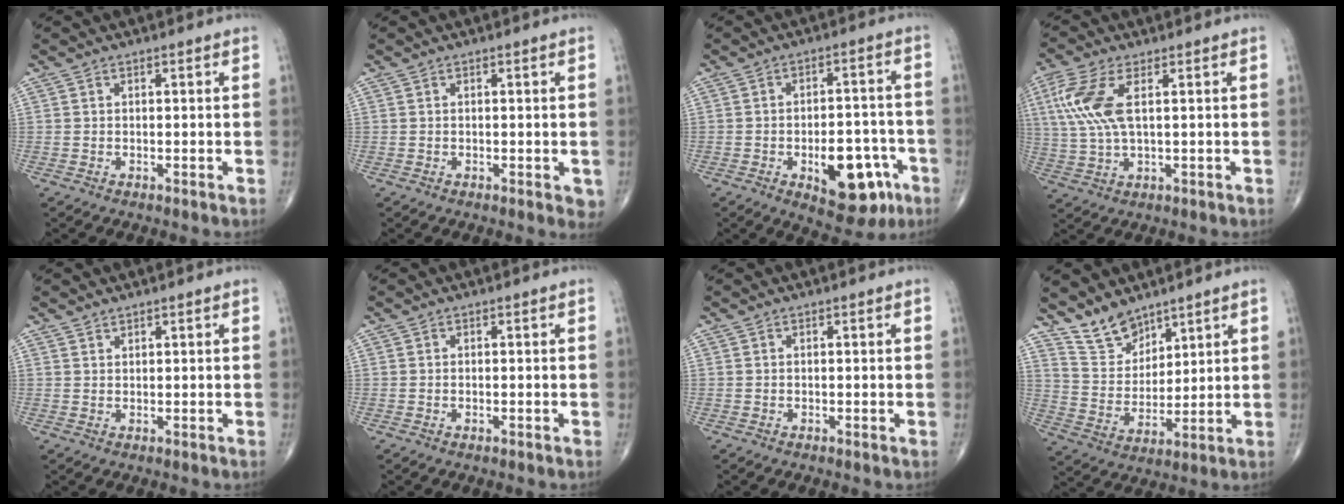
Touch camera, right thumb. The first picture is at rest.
{"total": 2.3, "force": [-0.4, 0.9, 2.1], "torque": [-0.017, -0.006, -0.005]}
{"total": 14.2, "force": [-5.6, 7.2, 10.9], "torque": [-0.117, 0.033, -0.067]}
{"total": 10.2, "force": [2.8, 4.2, 8.9], "torque": [-0.227, 0.001, 0.058]}
{"total": 0.9, "force": [0.8, 0.2, 0.0], "torque": [0.002, -0.008, 0.015]}
{"total": 0.0}
{"total": 0.0}
{"total": 8.4, "force": [7.0, 4.0, 2.2], "torque": [-0.022, -0.053, 0.150]}